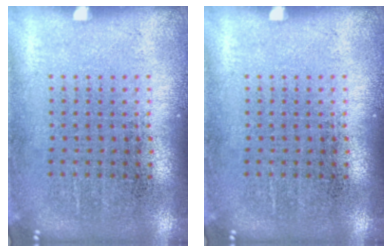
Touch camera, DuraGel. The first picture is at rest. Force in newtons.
{"total": 0.0}